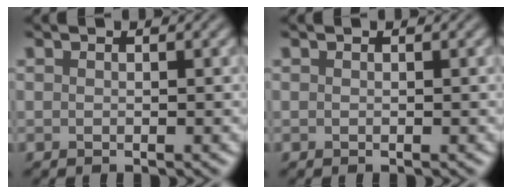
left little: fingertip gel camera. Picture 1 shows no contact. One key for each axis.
{"total": 0.0}